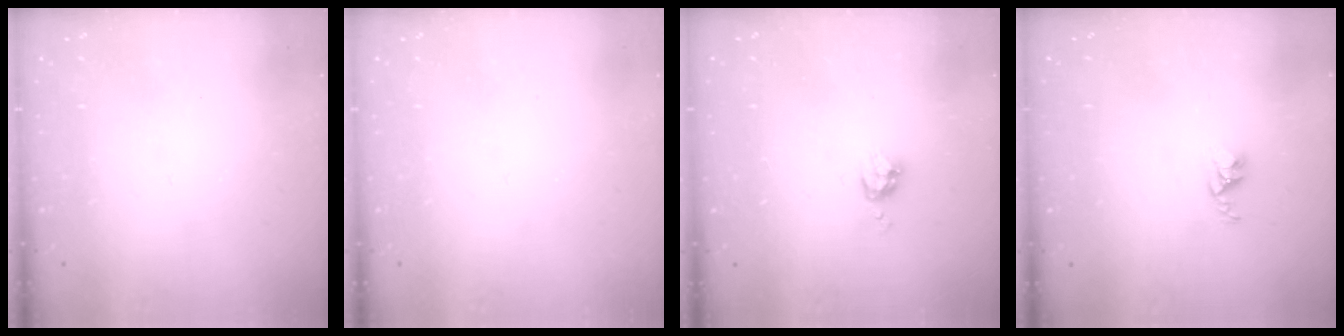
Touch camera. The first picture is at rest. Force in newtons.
{"total": 0.0}
{"total": 4.4, "press": 4.4, "slide": 0.6}
{"total": 2.7, "press": 2.7, "slide": 0.4}